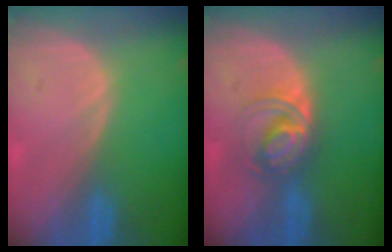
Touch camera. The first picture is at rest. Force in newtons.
{"total": 5.8, "press": 5.4, "slide": 2.0}